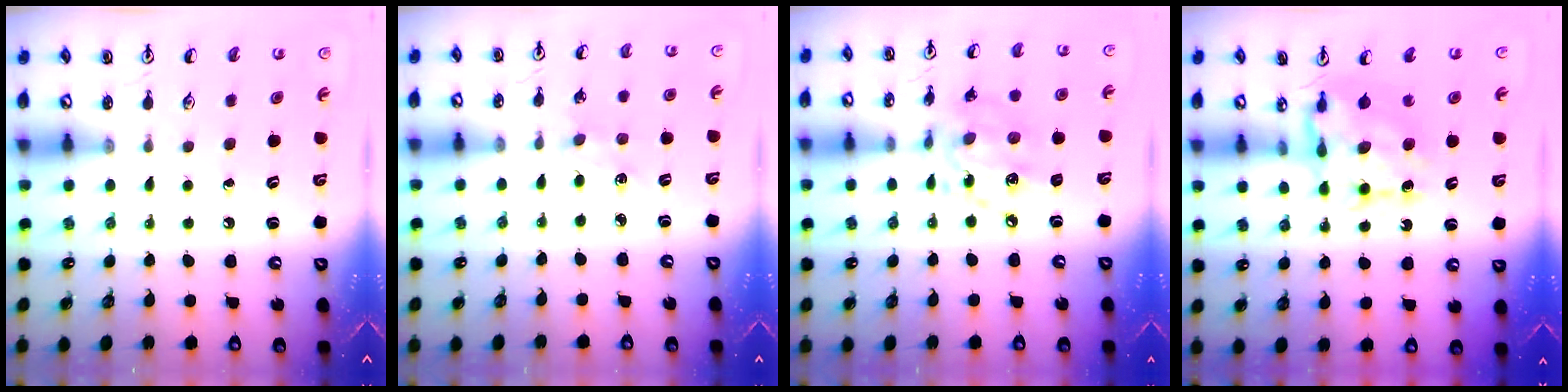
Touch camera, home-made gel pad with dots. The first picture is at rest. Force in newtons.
{"total": 1.3, "press": 1.3, "slide": 0.2}
{"total": 11.7, "press": 11.7, "slide": 0.7}
{"total": 9.2, "press": 9.2, "slide": 0.7}